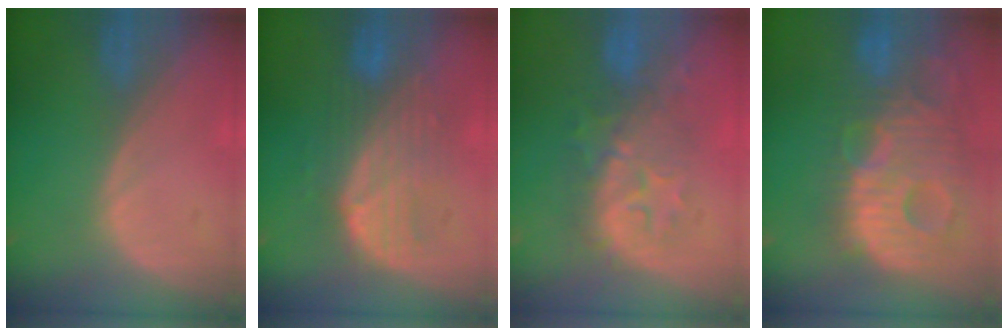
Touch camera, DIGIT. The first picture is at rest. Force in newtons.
{"total": 7.8, "press": 7.7, "slide": 1.4}
{"total": 8.4, "press": 8.3, "slide": 1.4}
{"total": 14.0, "press": 12.0, "slide": 7.1}